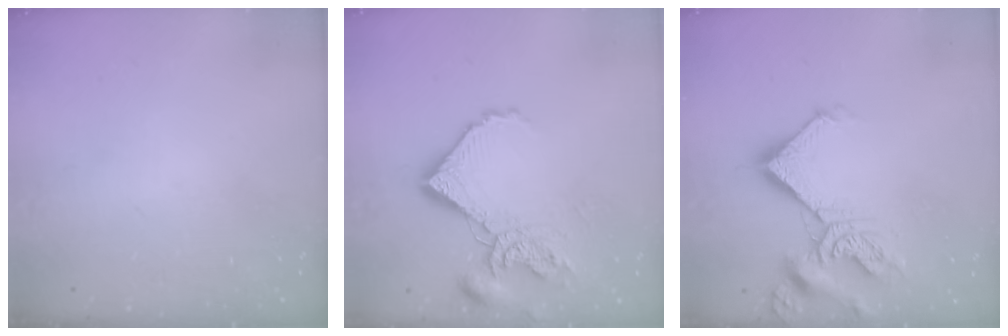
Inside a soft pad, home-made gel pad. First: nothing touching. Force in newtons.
{"total": 14.4, "press": 14.4, "slide": 0.8}
{"total": 12.5, "press": 12.5, "slide": 1.3}